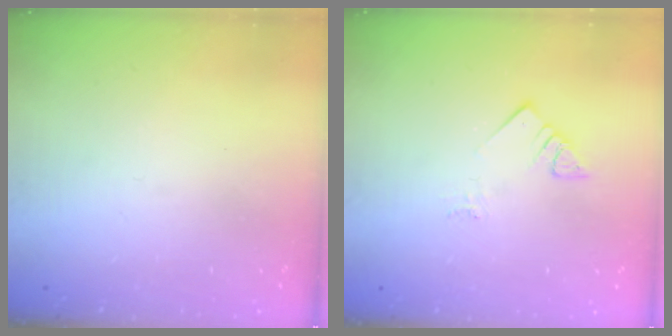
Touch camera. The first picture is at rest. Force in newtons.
{"total": 3.3, "press": 3.3, "slide": 0.4}